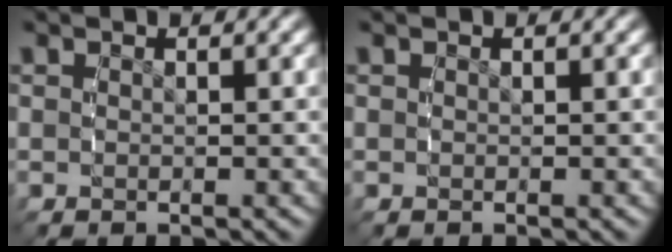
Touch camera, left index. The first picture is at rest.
{"total": 0.0}